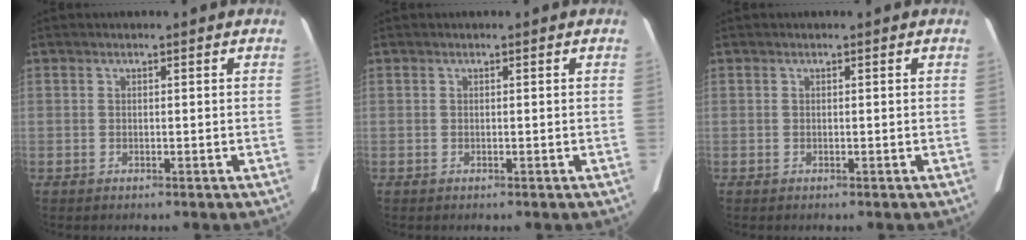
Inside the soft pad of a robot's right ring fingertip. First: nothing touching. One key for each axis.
{"total": 0.0}
{"total": 0.0}